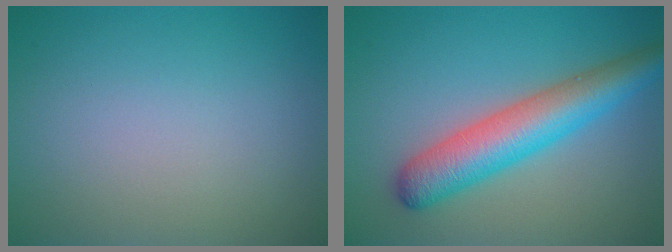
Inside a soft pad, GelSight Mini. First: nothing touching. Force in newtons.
{"total": 6.4, "press": 6.4, "slide": 0.2}